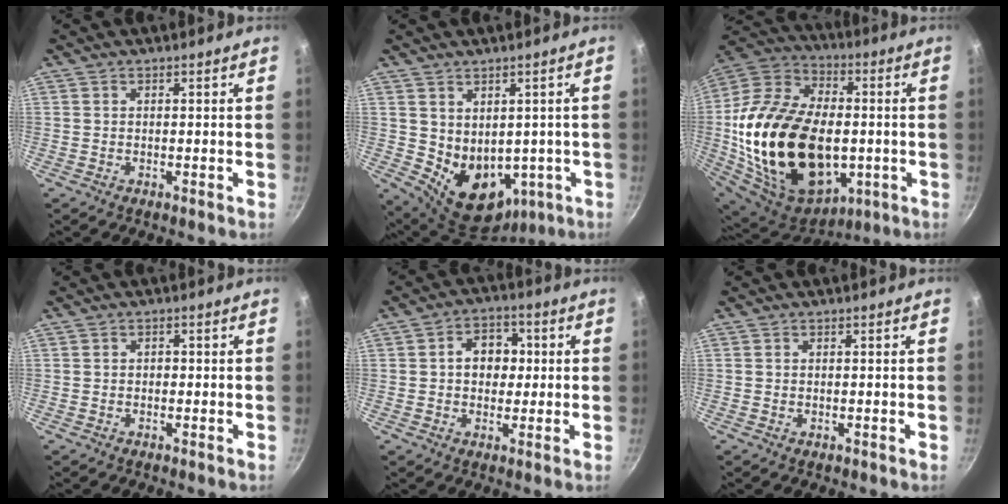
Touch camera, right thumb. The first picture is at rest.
{"total": 12.1, "force": [0.1, 9.2, 7.8], "torque": [-0.092, -0.016, 0.038]}
{"total": 34.5, "force": [-2.5, 21.8, 26.6], "torque": [-0.490, 0.012, -0.034]}
{"total": 1.0, "force": [-0.1, 0.8, 0.5], "torque": [-0.006, 0.005, -0.003]}
{"total": 7.7, "force": [0.8, 6.0, 4.9], "torque": [-0.032, 0.012, 0.003]}
{"total": 0.0}